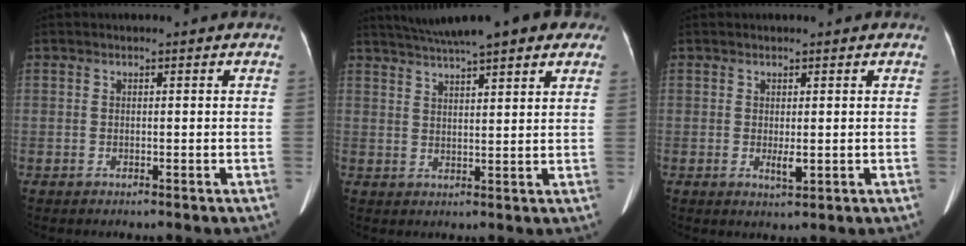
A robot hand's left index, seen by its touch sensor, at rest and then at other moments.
{"total": 15.3, "force": [12.0, 3.3, 8.9], "torque": [-0.144, 0.046, 0.157]}
{"total": 2.0, "force": [0.3, 0.6, 1.9], "torque": [-0.034, -0.004, 0.008]}